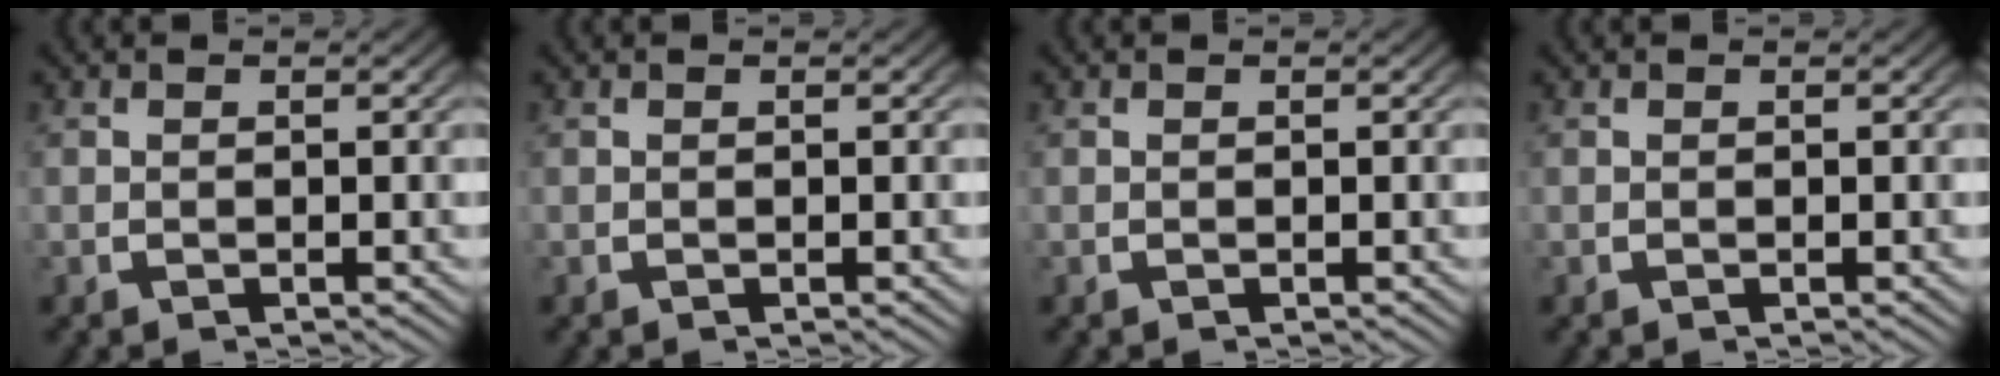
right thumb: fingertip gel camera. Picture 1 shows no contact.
{"total": 0.0}
{"total": 0.0}
{"total": 0.0}